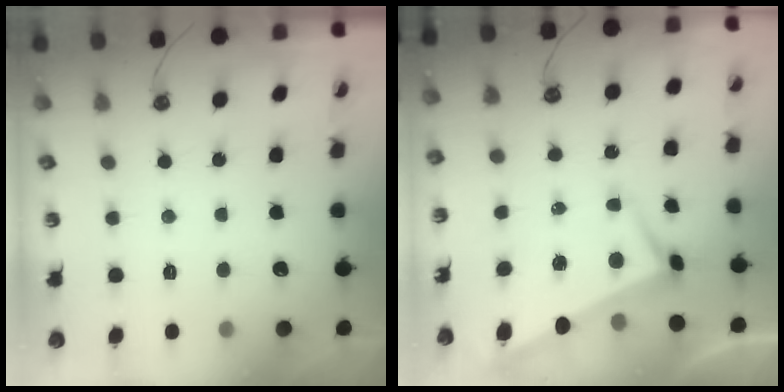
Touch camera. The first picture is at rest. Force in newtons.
{"total": 2.5, "press": 2.3, "slide": 0.9}